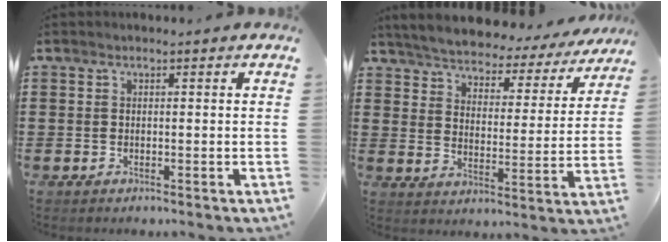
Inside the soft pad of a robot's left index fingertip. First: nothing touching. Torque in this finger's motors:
{"motor_torque": [1.03, -1.11, 0.48, 0.21]}